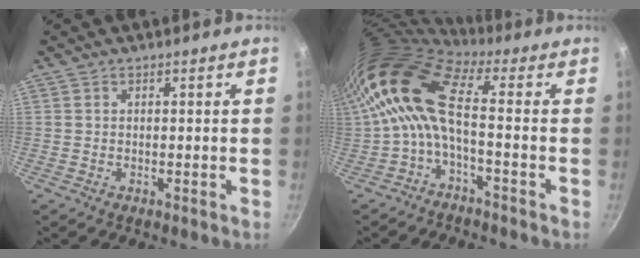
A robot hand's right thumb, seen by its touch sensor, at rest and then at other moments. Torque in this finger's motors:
{"motor_torque": [-0.84, 2.40, 2.37, -0.40, 0.36]}